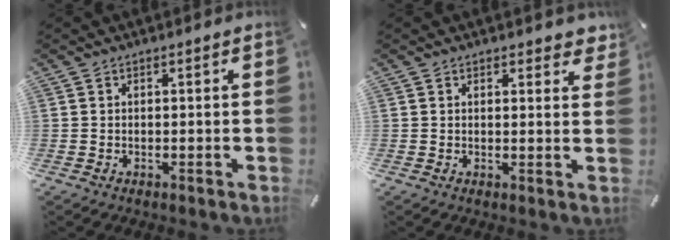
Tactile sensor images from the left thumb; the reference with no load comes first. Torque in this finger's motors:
{"motor_torque": [0.09, -0.25, -0.02, -0.05, 0.00]}